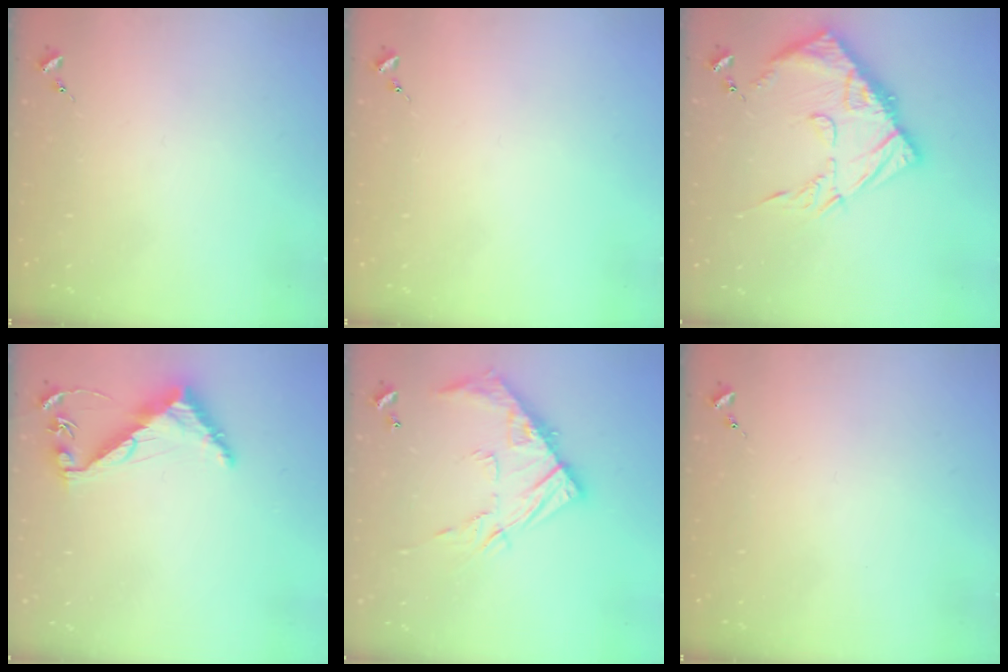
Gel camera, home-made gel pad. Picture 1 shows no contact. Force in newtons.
{"total": 0.0}
{"total": 15.6, "press": 15.5, "slide": 1.4}
{"total": 7.3, "press": 7.3, "slide": 0.6}
{"total": 15.0, "press": 15.0, "slide": 1.0}
{"total": 0.0}